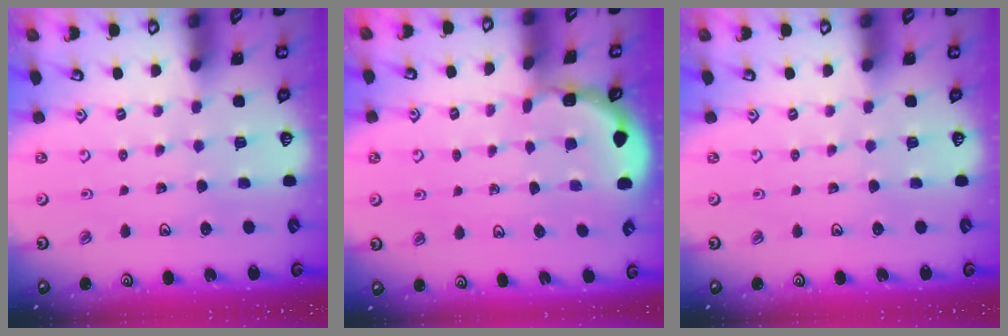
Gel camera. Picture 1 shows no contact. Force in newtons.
{"total": 1.7, "press": 1.7, "slide": 0.1}
{"total": 0.0}